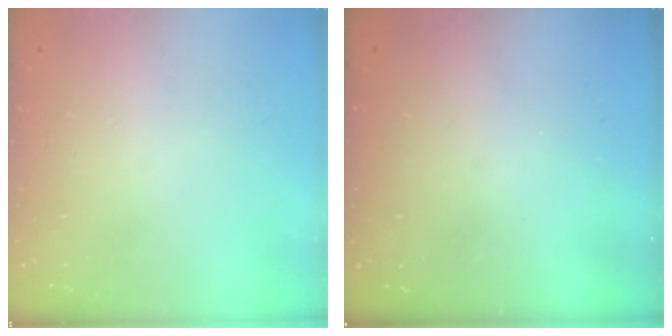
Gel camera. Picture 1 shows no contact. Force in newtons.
{"total": 3.2, "press": 3.2, "slide": 0.1}